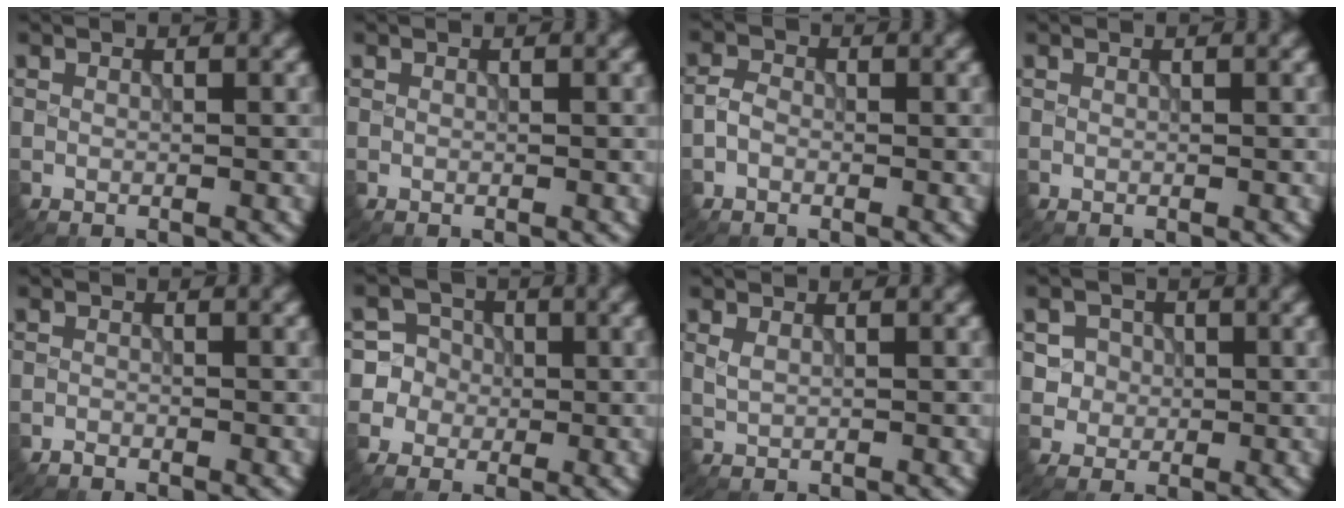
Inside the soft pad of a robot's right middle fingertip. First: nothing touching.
{"total": 0.0}
{"total": 1.6, "force": [-0.6, 1.2, 0.7], "torque": [-0.014, 0.004, -0.018]}
{"total": 0.0}
{"total": 0.6, "force": [-0.6, 0.3, 0.0], "torque": [0.002, 0.000, -0.012]}
{"total": 6.5, "force": [-0.3, 6.5, 0.5], "torque": [-0.009, 0.019, -0.011]}
{"total": 0.8, "force": [0.4, 0.4, 0.5], "torque": [-0.016, -0.003, 0.012]}
{"total": 3.7, "force": [0.6, 3.5, 0.9], "torque": [-0.008, 0.004, 0.012]}